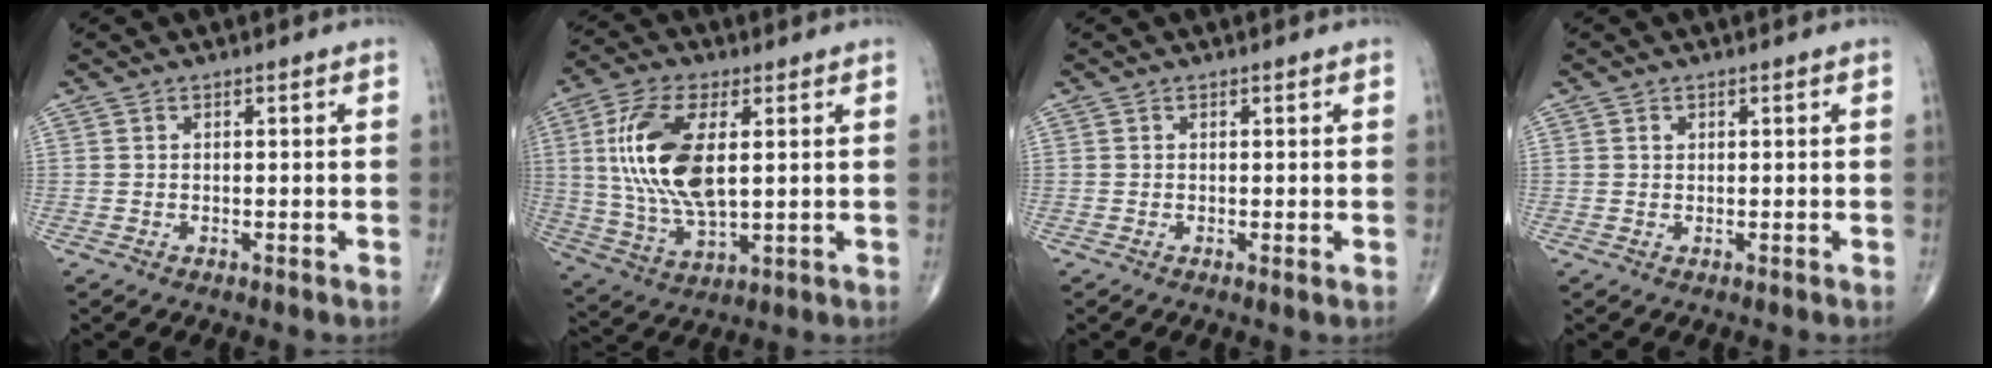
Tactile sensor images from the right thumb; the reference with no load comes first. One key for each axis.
{"total": 16.1, "fx": 2.9, "fy": 7.3, "fz": 14.1, "tx": -0.288, "ty": -0.008, "tz": 0.061}
{"total": 0.6, "fx": 0.0, "fy": 0.0, "fz": 0.6, "tx": -0.015, "ty": -0.004, "tz": -0.001}
{"total": 0.8, "fx": 0.3, "fy": 0.6, "fz": 0.3, "tx": -0.001, "ty": -0.001, "tz": 0.007}